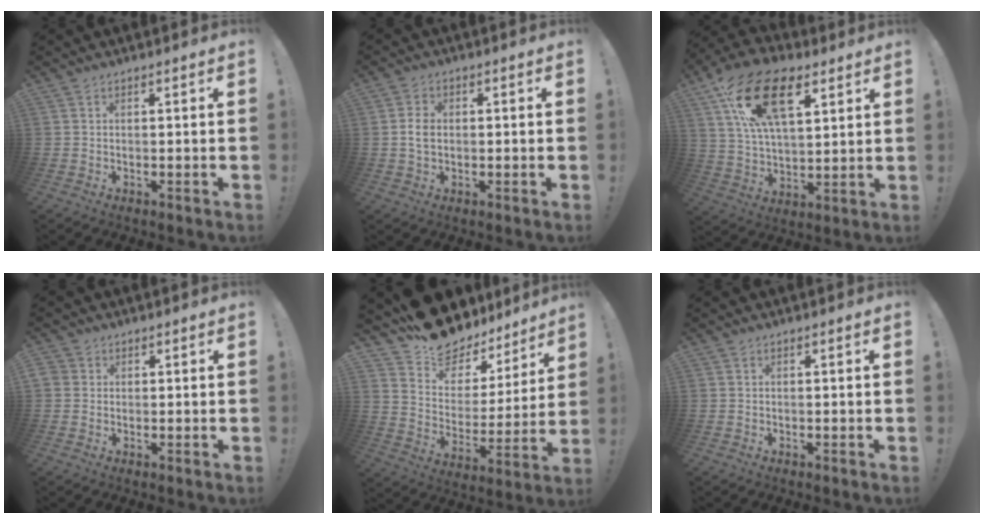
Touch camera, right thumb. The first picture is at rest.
{"total": 4.2, "force": [-0.3, 2.9, 3.1], "torque": [-0.049, 0.004, -0.008]}
{"total": 20.5, "force": [9.7, 10.6, 14.7], "torque": [-0.263, -0.031, 0.171]}
{"total": 2.4, "force": [0.8, 2.1, 0.7], "torque": [-0.008, -0.001, 0.015]}
{"total": 13.8, "force": [12.1, 5.9, 3.1], "torque": [-0.064, -0.102, 0.214]}
{"total": 0.0}